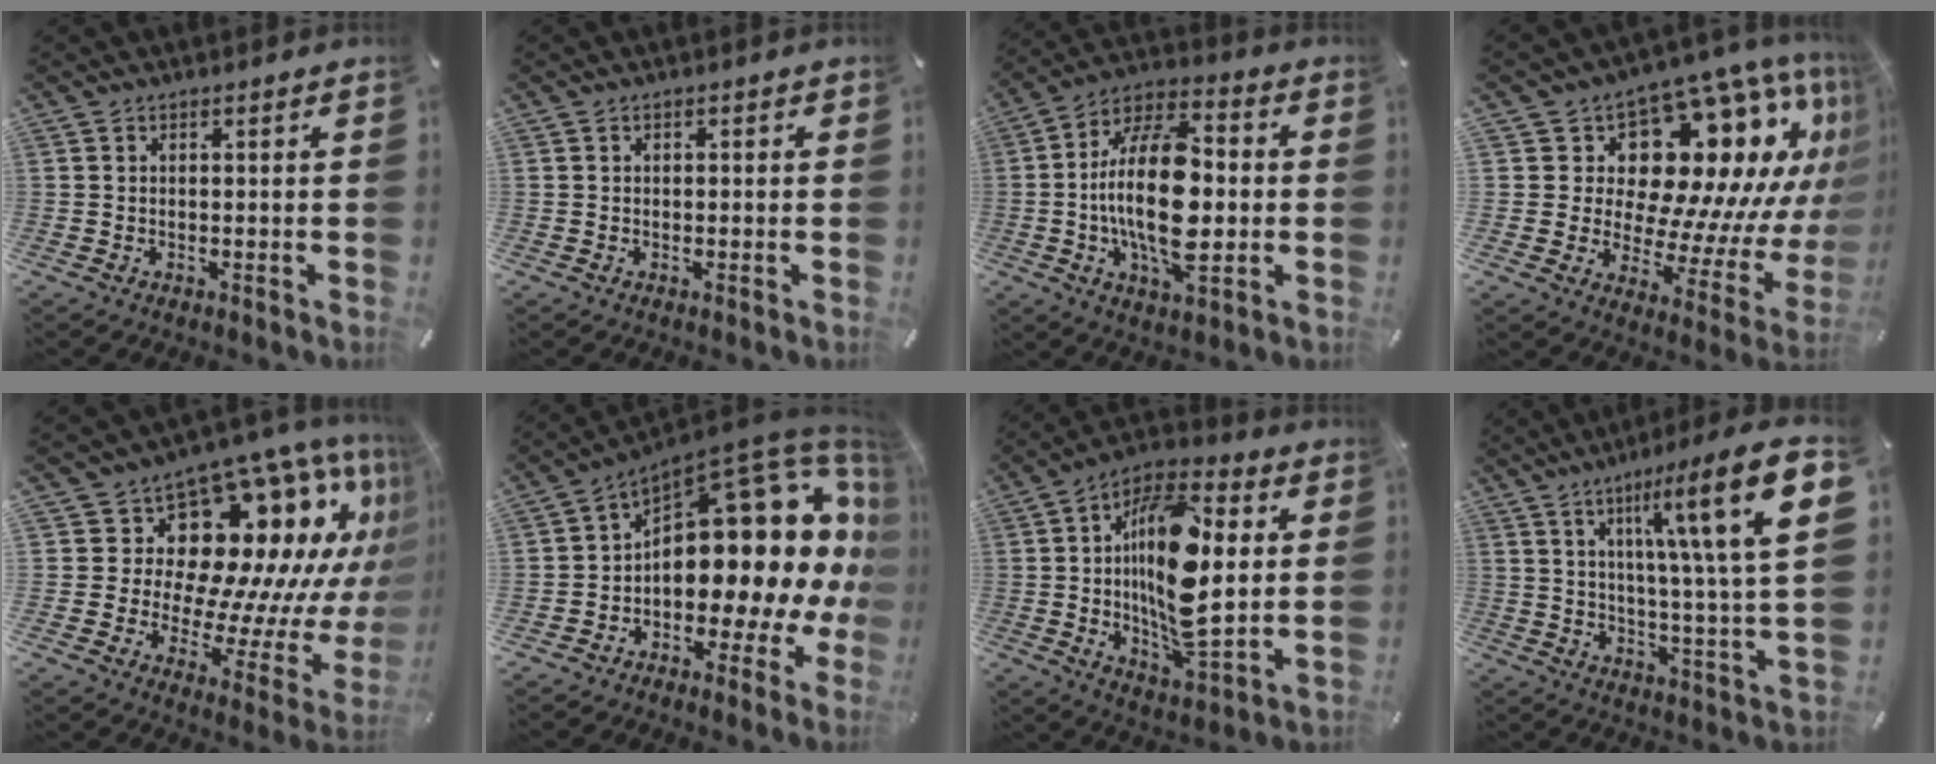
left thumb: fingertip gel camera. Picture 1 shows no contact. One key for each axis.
{"total": 0.5, "fx": 0.0, "fy": 0.5, "fz": 0.2, "tx": -0.003, "ty": 0.003, "tz": -0.001}
{"total": 20.2, "fx": -1.3, "fy": 9.8, "fz": 17.7, "tx": -0.350, "ty": -0.007, "tz": -0.026}
{"total": 18.2, "fx": 9.2, "fy": 11.3, "fz": 10.9, "tx": -0.154, "ty": -0.109, "tz": 0.167}
{"total": 19.2, "fx": 9.0, "fy": 12.0, "fz": 12.1, "tx": -0.172, "ty": -0.109, "tz": 0.170}
{"total": 21.0, "fx": 4.4, "fy": 11.6, "fz": 16.9, "tx": -0.239, "ty": -0.071, "tz": 0.082}
{"total": 20.0, "fx": 1.9, "fy": 9.5, "fz": 17.5, "tx": -0.317, "ty": -0.009, "tz": 0.028}
{"total": 19.8, "fx": 8.5, "fy": 3.0, "fz": 17.6, "tx": -0.264, "ty": -0.040, "tz": 0.111}